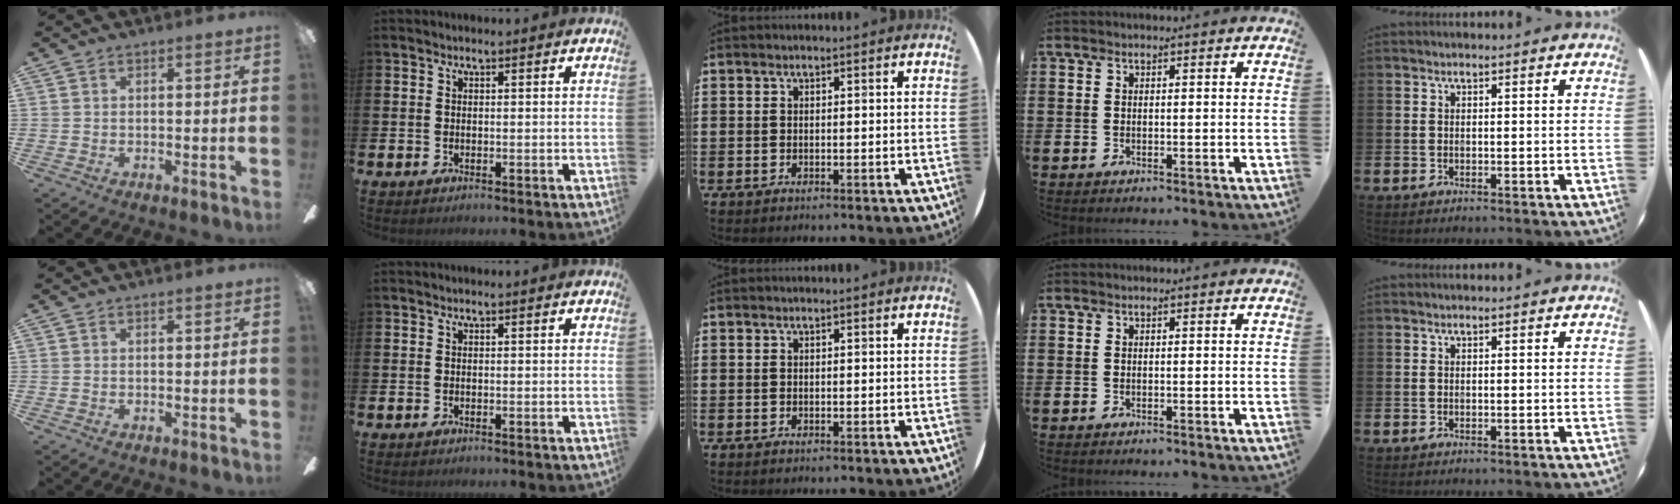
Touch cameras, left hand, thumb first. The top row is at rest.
{}